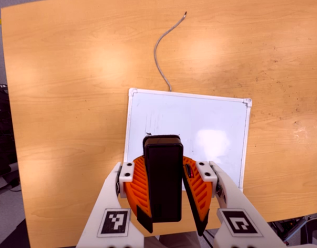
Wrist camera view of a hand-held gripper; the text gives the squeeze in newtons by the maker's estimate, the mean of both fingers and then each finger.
{"total": 9.5, "left": 9.4, "right": 9.6}